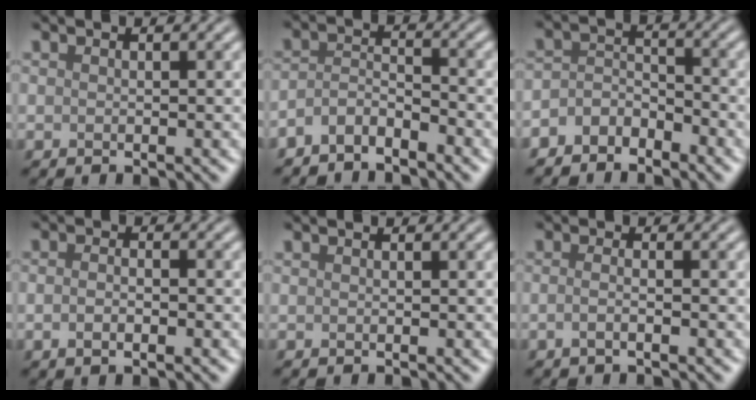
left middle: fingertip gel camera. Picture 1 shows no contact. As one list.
[{"total": 2.8, "force": [-2.4, 0.8, 1.1], "torque": [-0.027, 0.005, -0.053]}, {"total": 2.9, "force": [-2.4, 1.4, 0.9], "torque": [-0.019, 0.006, -0.052]}, {"total": 2.1, "force": [-0.6, 1.0, 1.7], "torque": [-0.024, -0.001, -0.013]}, {"total": 0.0}, {"total": 1.6, "force": [-0.5, 0.7, 1.4], "torque": [-0.018, -0.002, -0.015]}]